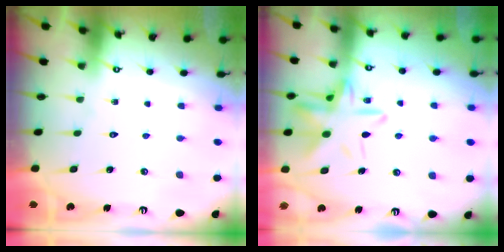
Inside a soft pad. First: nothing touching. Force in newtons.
{"total": 14.9, "press": 14.9, "slide": 1.2}